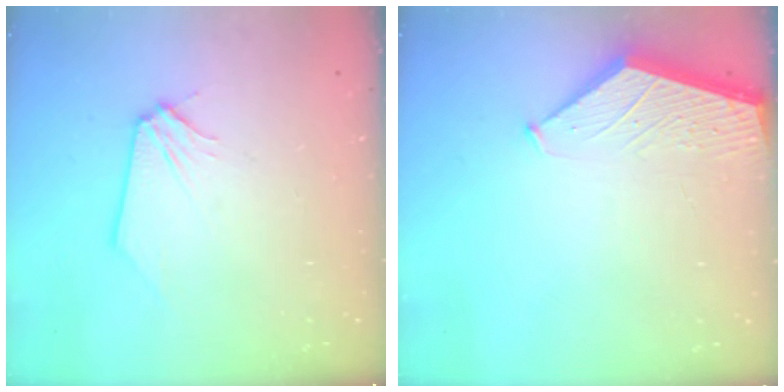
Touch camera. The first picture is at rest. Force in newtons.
{"total": 2.4, "press": 2.4, "slide": 0.3}